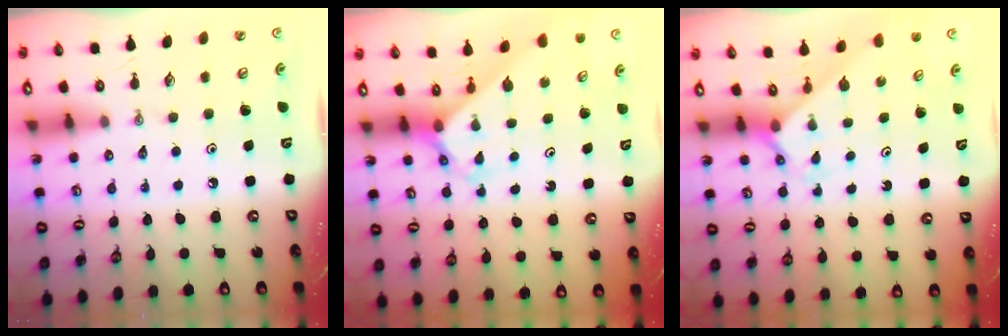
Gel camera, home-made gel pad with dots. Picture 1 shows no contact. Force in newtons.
{"total": 2.7, "press": 2.7, "slide": 0.2}
{"total": 2.5, "press": 2.5, "slide": 0.2}